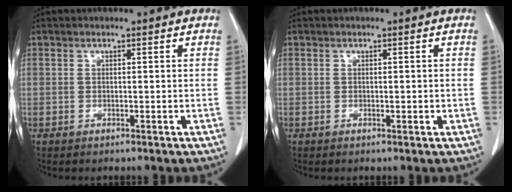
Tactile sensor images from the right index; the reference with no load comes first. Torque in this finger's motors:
{"motor_torque": [-0.29, 0.26, -0.03, 0.01]}